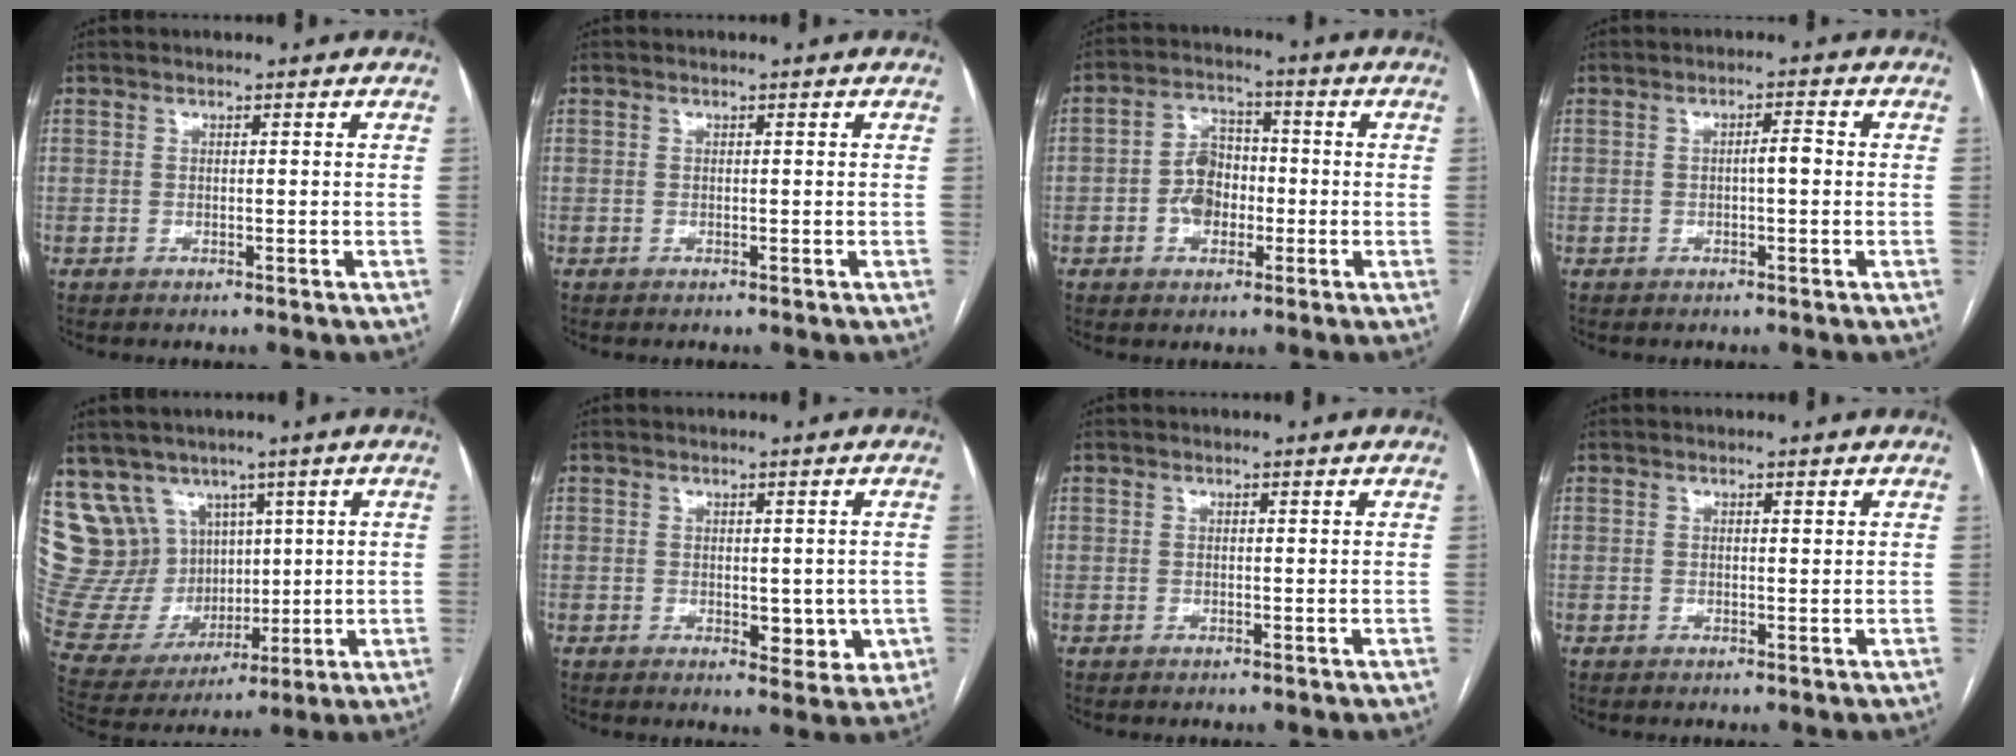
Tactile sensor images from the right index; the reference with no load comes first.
{"total": 0.0}
{"total": 6.4, "force": [-1.4, 4.6, 4.3], "torque": [-0.083, 0.018, -0.024]}
{"total": 2.2, "force": [-0.2, 0.4, 2.2], "torque": [-0.035, 0.005, -0.003]}
{"total": 16.9, "force": [8.4, 13.5, 5.7], "torque": [-0.139, 0.065, 0.197]}
{"total": 5.3, "force": [-0.7, 2.9, 4.4], "torque": [-0.039, -0.006, 0.001]}
{"total": 0.0}
{"total": 0.6, "force": [0.4, 0.2, 0.5], "torque": [-0.011, -0.002, 0.006]}